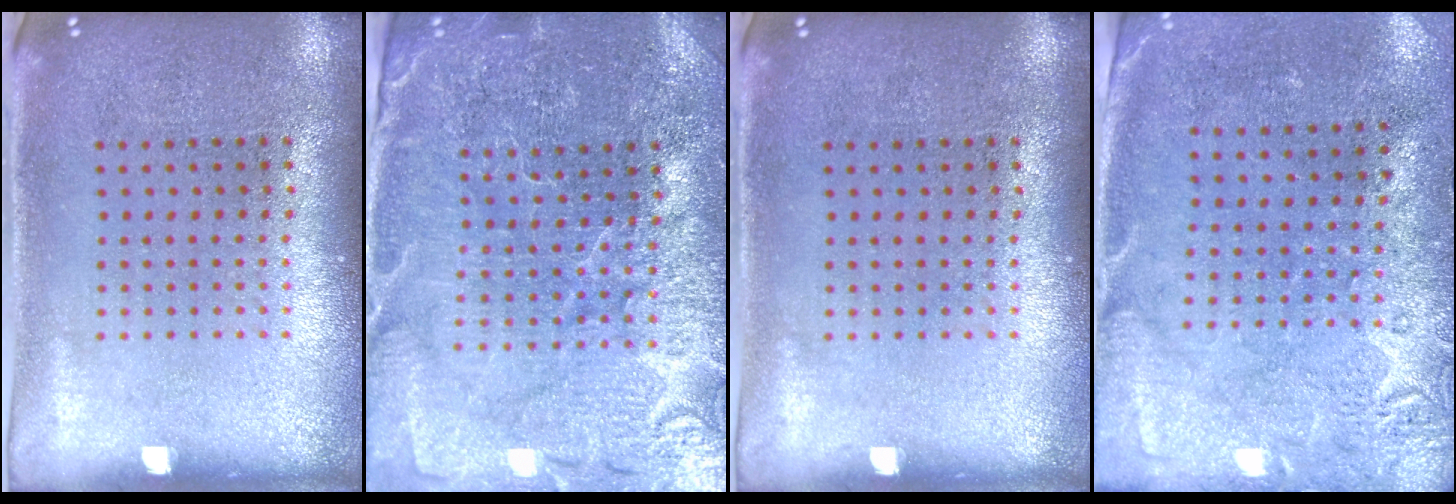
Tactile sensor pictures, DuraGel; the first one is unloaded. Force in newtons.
{"total": 4.2, "press": 4.0, "slide": 1.2}
{"total": 0.0}
{"total": 2.7, "press": 2.2, "slide": 1.7}